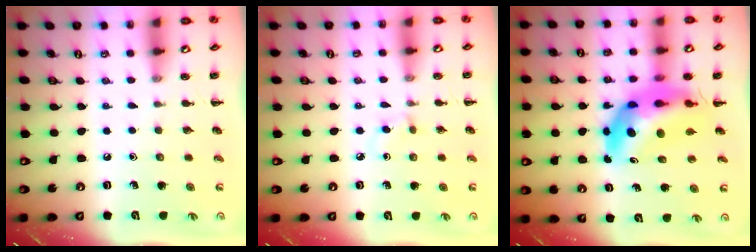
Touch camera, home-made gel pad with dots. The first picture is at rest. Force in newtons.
{"total": 1.8, "press": 1.6, "slide": 0.8}
{"total": 12.4, "press": 11.9, "slide": 3.4}